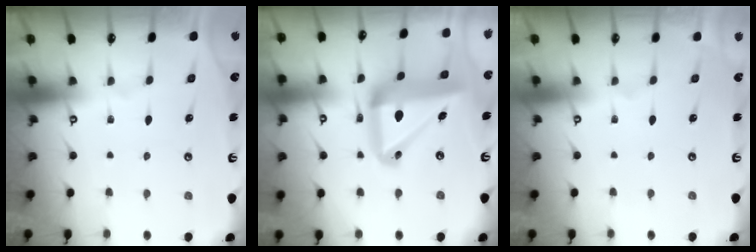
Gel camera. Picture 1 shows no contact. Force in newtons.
{"total": 19.0, "press": 18.9, "slide": 2.0}
{"total": 0.0}